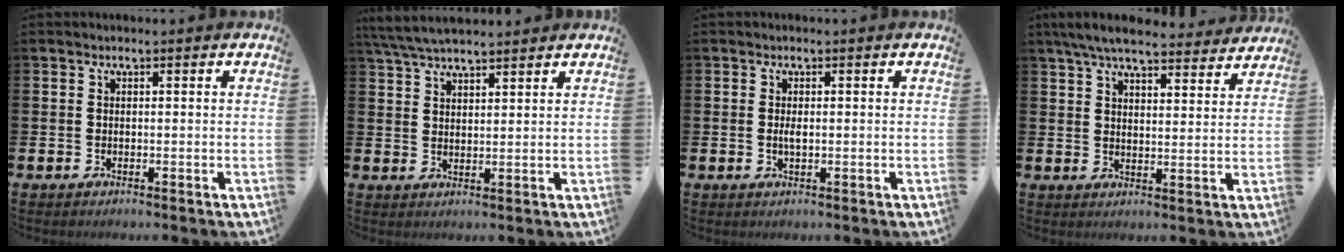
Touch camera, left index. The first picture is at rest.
{"total": 5.4, "force": [5.0, 0.9, 1.8], "torque": [-0.050, -0.012, 0.094]}
{"total": 1.3, "force": [0.1, 0.5, 1.2], "torque": [-0.019, 0.001, -0.002]}
{"total": 6.9, "force": [6.5, 1.2, 2.1], "torque": [-0.048, -0.037, 0.114]}